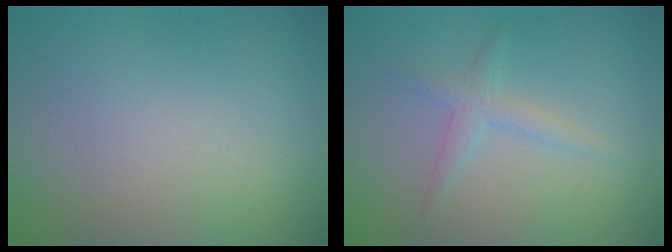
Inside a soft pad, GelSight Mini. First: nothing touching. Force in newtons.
{"total": 1.8, "press": 1.8, "slide": 0.0}